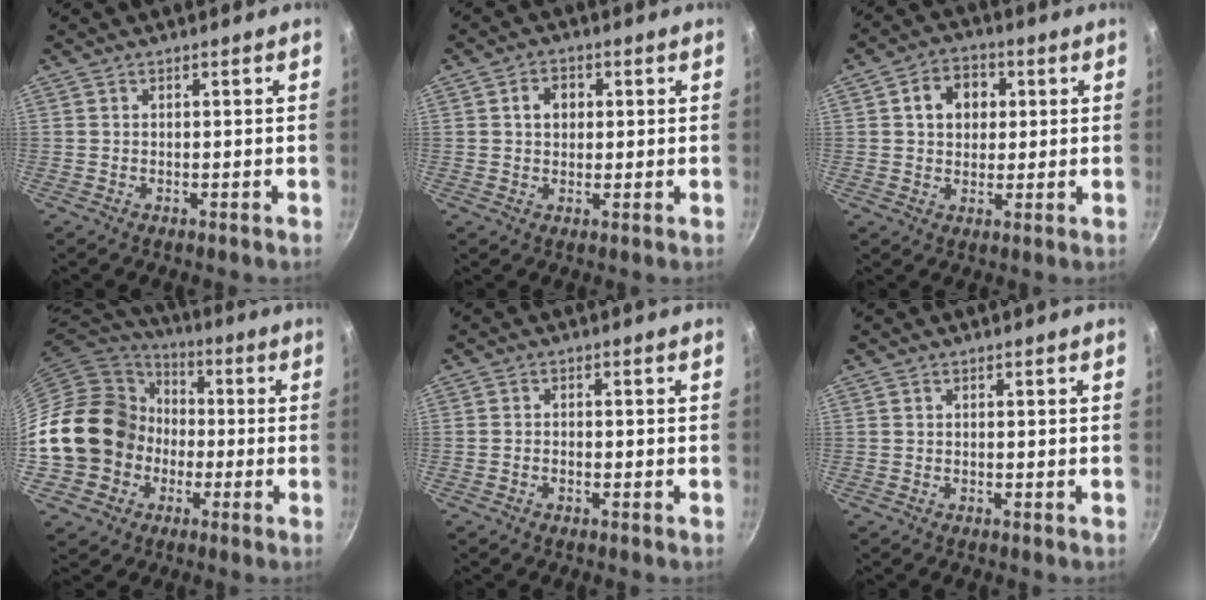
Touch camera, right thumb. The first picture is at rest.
{"total": 4.0, "force": [0.8, 3.2, 2.3], "torque": [-0.019, 0.006, 0.011]}
{"total": 7.5, "force": [1.8, 5.9, 4.3], "torque": [-0.040, 0.007, 0.021]}
{"total": 20.5, "force": [-2.9, 17.9, 9.6], "torque": [-0.156, 0.054, -0.041]}
{"total": 1.0, "force": [-0.6, 0.6, 0.5], "torque": [-0.017, 0.007, -0.015]}
{"total": 0.0}